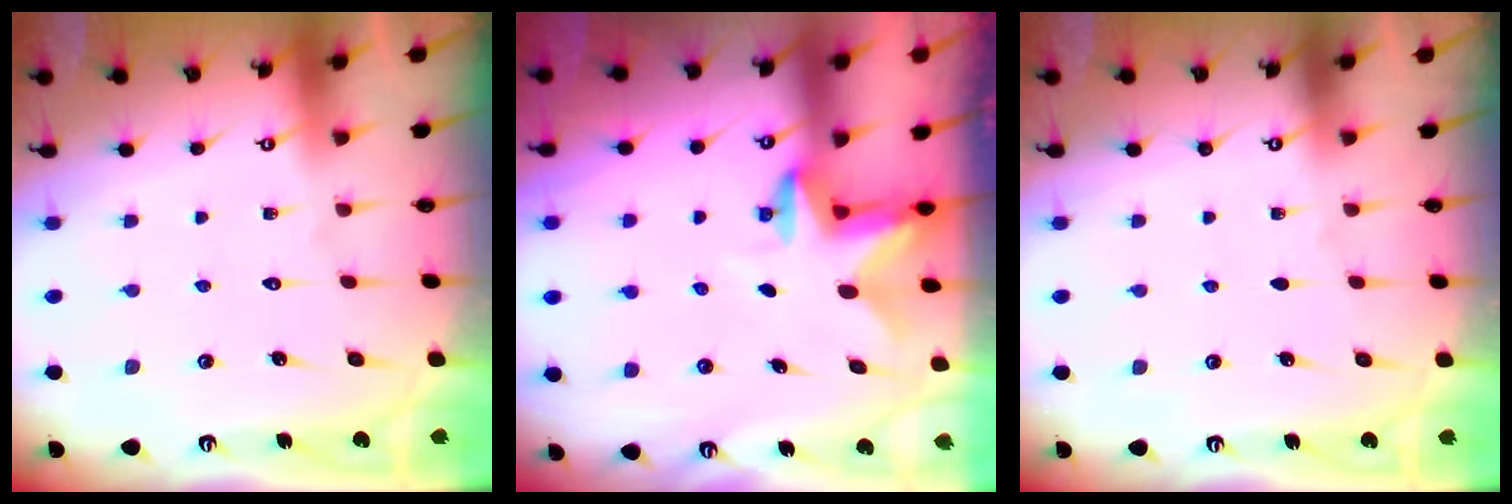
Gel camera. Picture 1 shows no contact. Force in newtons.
{"total": 2.7, "press": 2.6, "slide": 0.6}
{"total": 0.0}